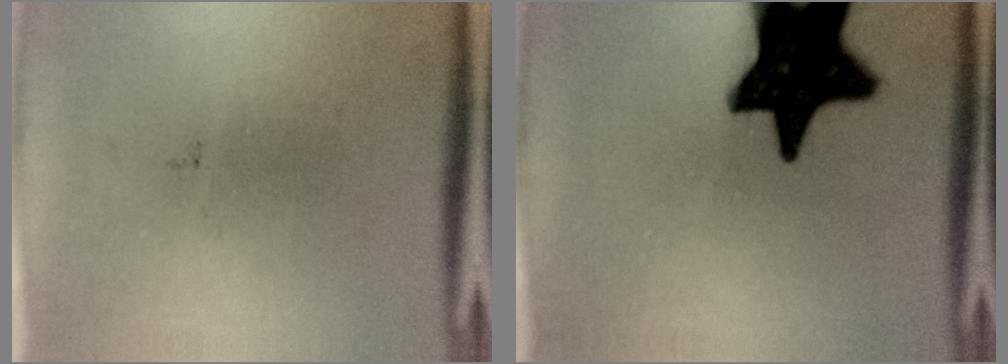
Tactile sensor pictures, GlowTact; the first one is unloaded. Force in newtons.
{"total": 19.3}